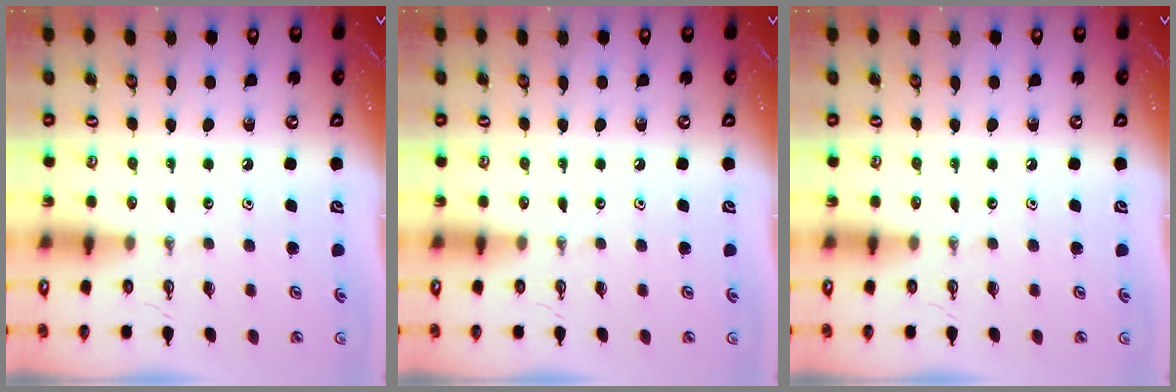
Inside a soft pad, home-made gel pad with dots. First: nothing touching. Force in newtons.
{"total": 0.0}
{"total": 0.0}